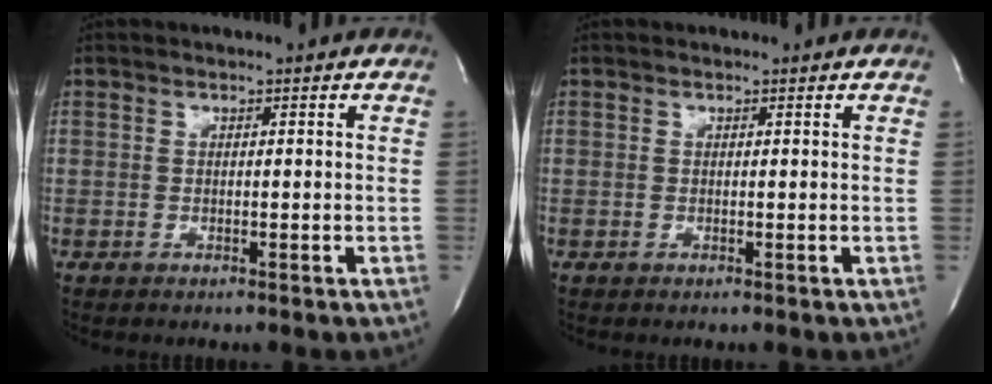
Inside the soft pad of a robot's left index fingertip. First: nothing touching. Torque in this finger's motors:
{"motor_torque": [0.12, -0.35, -0.38, -0.01]}